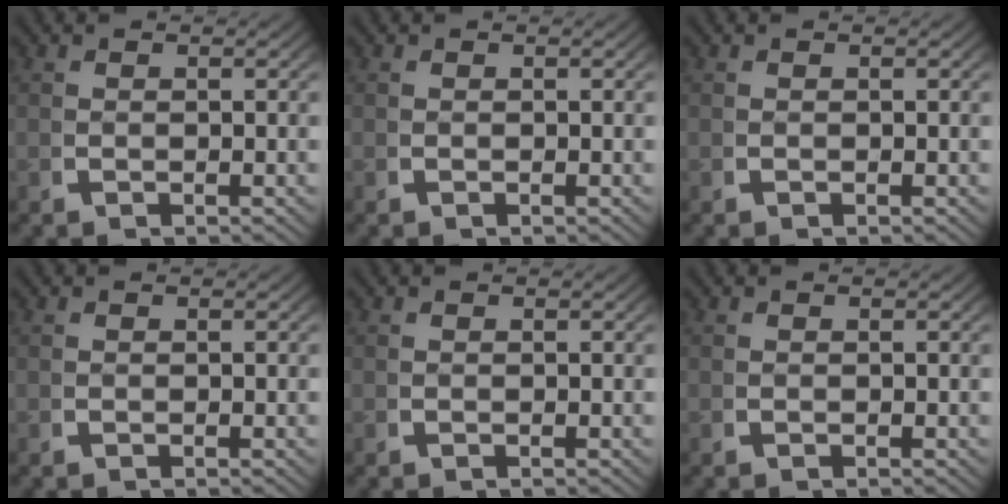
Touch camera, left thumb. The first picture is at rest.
{"total": 0.0}
{"total": 0.0}
{"total": 0.0}
{"total": 0.0}
{"total": 0.0}